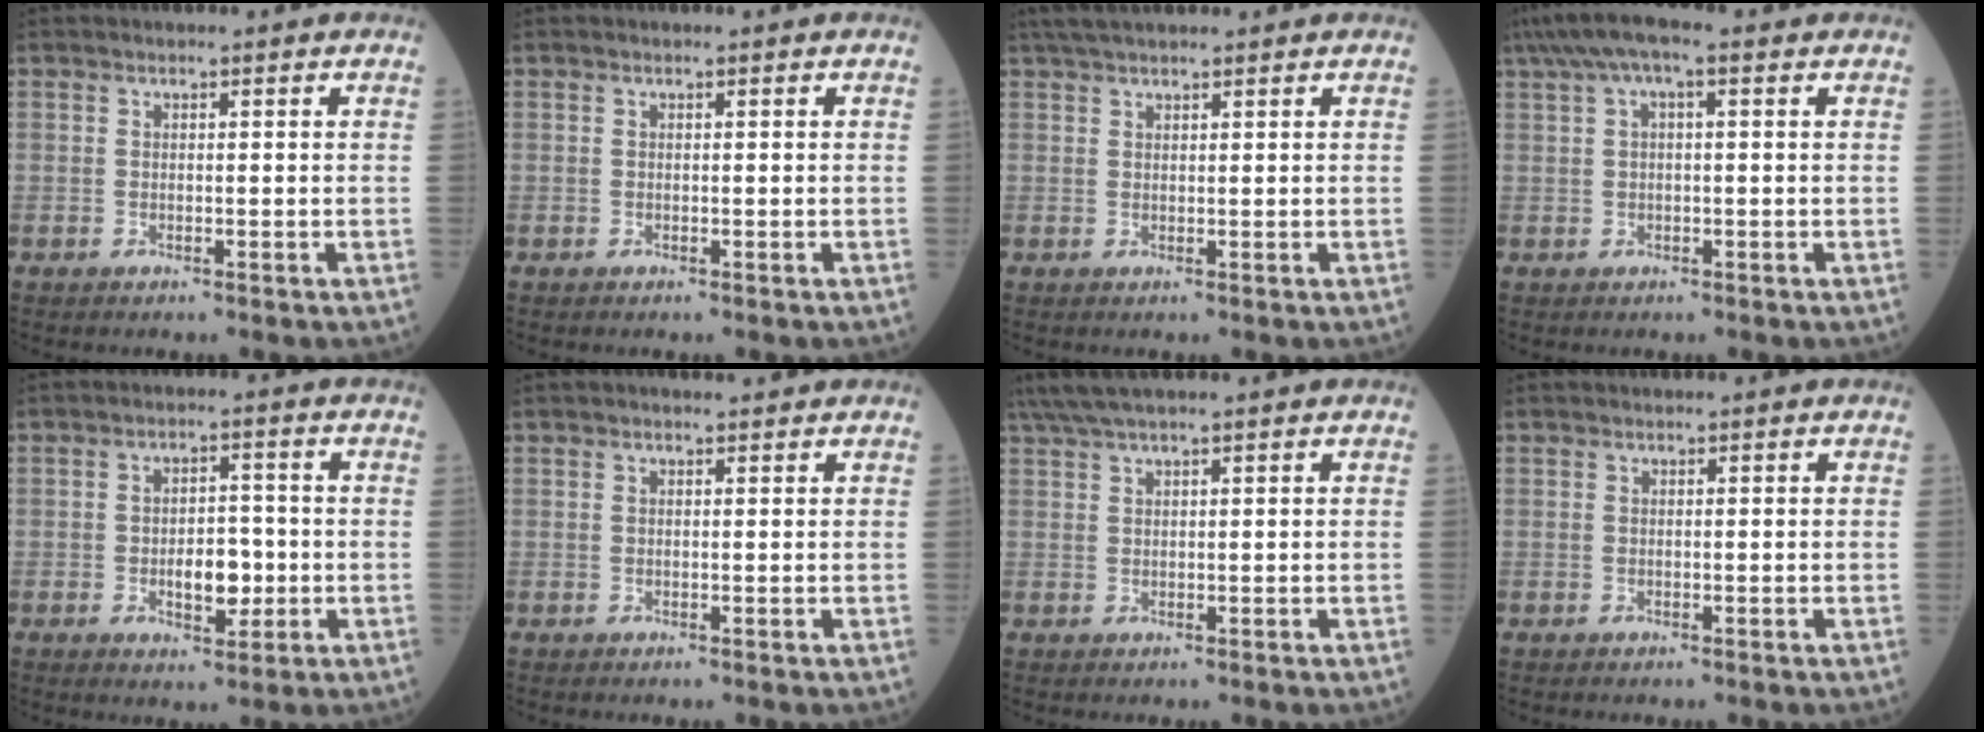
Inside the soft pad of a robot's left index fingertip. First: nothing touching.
{"total": 0.0}
{"total": 4.8, "force": [4.1, 0.7, 2.4], "torque": [-0.040, 0.034, 0.073]}
{"total": 6.3, "force": [3.2, 1.5, 5.2], "torque": [-0.106, 0.040, 0.053]}
{"total": 5.5, "force": [-1.2, 2.8, 4.6], "torque": [-0.074, 0.005, -0.014]}
{"total": 0.8, "force": [0.6, 0.1, 0.4], "torque": [-0.015, 0.004, 0.009]}
{"total": 5.0, "force": [4.1, -0.1, 2.9], "torque": [-0.058, 0.034, 0.081]}
{"total": 0.0}